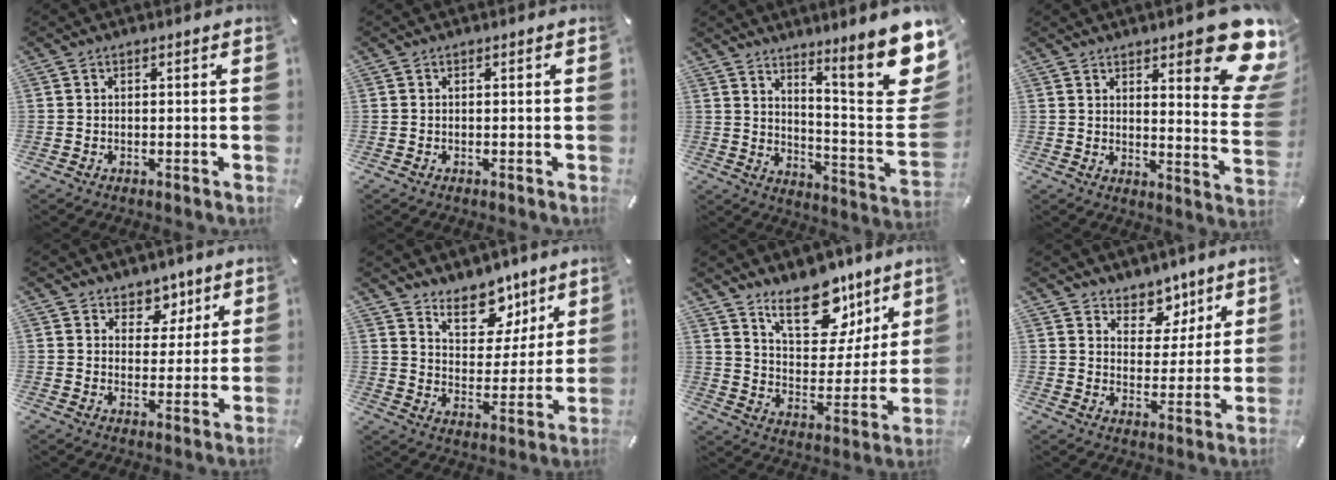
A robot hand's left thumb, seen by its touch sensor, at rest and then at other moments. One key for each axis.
{"total": 0.0}
{"total": 17.7, "fx": 10.9, "fy": 3.7, "fz": 13.5, "tx": -0.190, "ty": -0.091, "tz": 0.170}
{"total": 16.3, "fx": 10.1, "fy": 4.7, "fz": 11.9, "tx": -0.147, "ty": -0.080, "tz": 0.164}
{"total": 6.4, "fx": 3.9, "fy": 5.0, "fz": 0.6, "tx": 0.008, "ty": -0.036, "tz": 0.064}
{"total": 12.2, "fx": 9.4, "fy": 6.8, "fz": 3.8, "tx": -0.058, "ty": -0.078, "tz": 0.172}
{"total": 18.6, "fx": 12.8, "fy": 9.7, "fz": 9.5, "tx": -0.133, "ty": -0.087, "tz": 0.224}
{"total": 7.8, "fx": 5.5, "fy": 5.4, "fz": 0.4, "tx": 0.000, "ty": -0.058, "tz": 0.098}